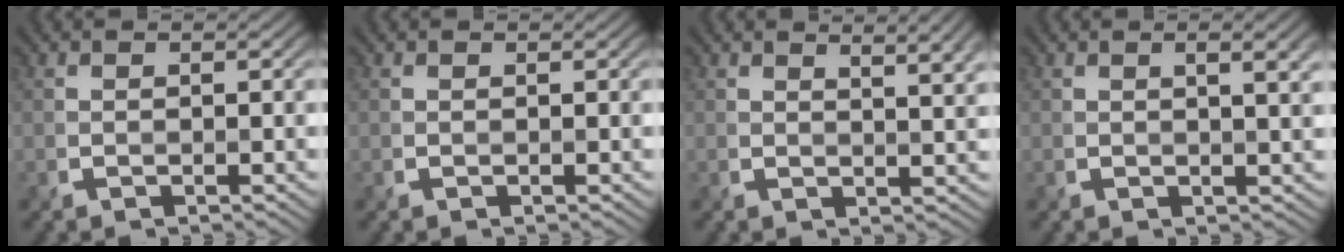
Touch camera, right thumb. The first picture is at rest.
{"total": 0.0}
{"total": 4.6, "force": [2.8, 1.2, 3.5], "torque": [-0.054, 0.006, 0.041]}
{"total": 2.9, "force": [1.2, 0.7, 2.6], "torque": [-0.036, 0.004, 0.018]}